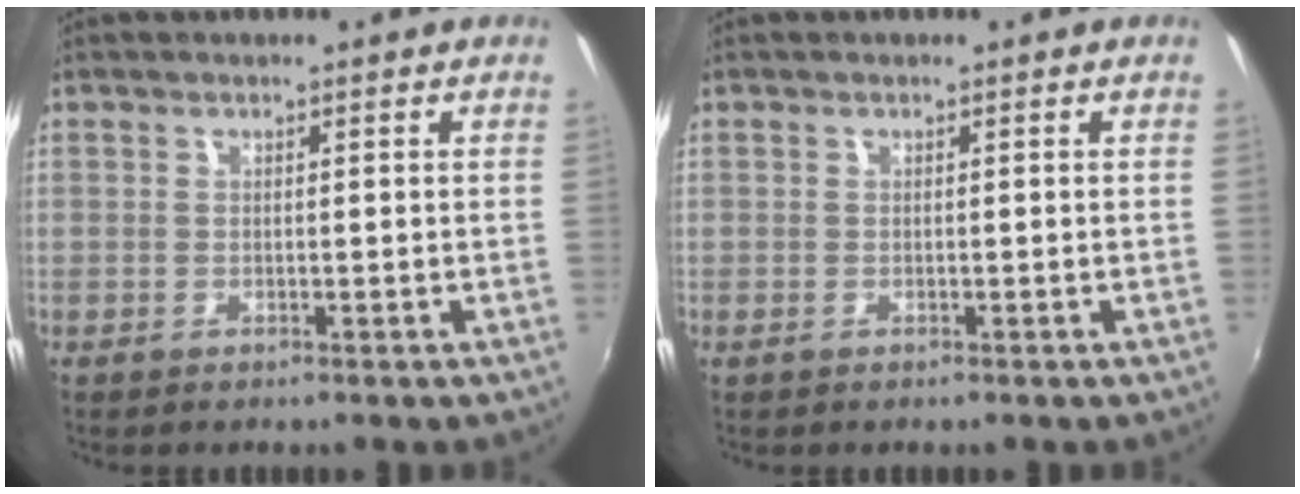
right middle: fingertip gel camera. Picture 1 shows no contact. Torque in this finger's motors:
{"motor_torque": [-0.35, -0.02, -0.01, -0.01]}